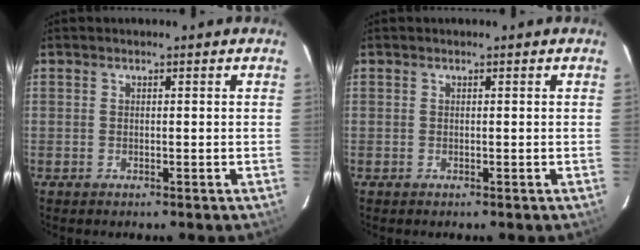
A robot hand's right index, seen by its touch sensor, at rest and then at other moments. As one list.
[{"total": 0.0}]